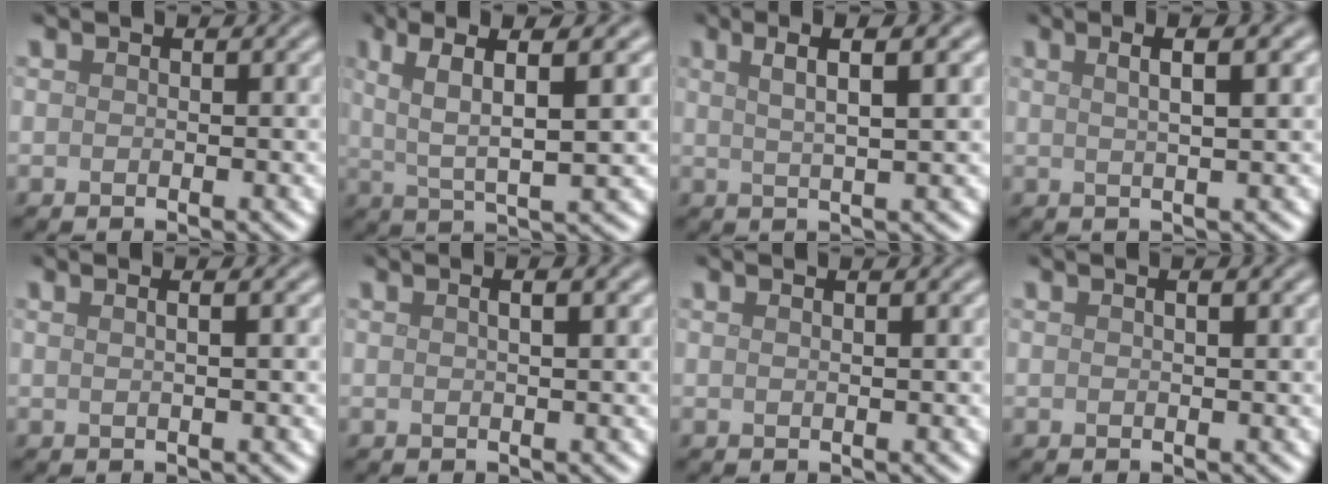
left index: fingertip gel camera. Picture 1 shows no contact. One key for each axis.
{"total": 6.8, "fx": 2.6, "fy": 1.4, "fz": 6.1, "tx": -0.106, "ty": 0.009, "tz": 0.046}
{"total": 4.7, "fx": 2.2, "fy": 1.0, "fz": 4.0, "tx": -0.053, "ty": 0.009, "tz": 0.029}
{"total": 3.8, "fx": 1.5, "fy": 1.2, "fz": 3.3, "tx": -0.030, "ty": 0.009, "tz": 0.007}
{"total": 3.0, "fx": 1.2, "fy": 1.5, "fz": 2.3, "tx": -0.011, "ty": 0.016, "tz": -0.015}
{"total": 2.6, "fx": 1.1, "fy": 1.1, "fz": 2.1, "tx": -0.009, "ty": 0.004, "tz": -0.007}
{"total": 0.7, "fx": 0.4, "fy": 0.3, "fz": 0.5, "tx": -0.005, "ty": 0.000, "tz": 0.001}
{"total": 0.8, "fx": 0.4, "fy": 0.2, "fz": 0.7, "tx": -0.013, "ty": 0.001, "tz": 0.005}